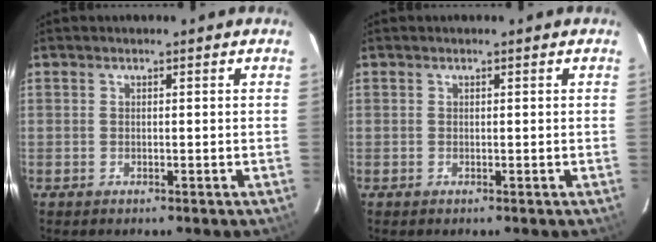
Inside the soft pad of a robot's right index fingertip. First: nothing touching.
{"total": 0.0}